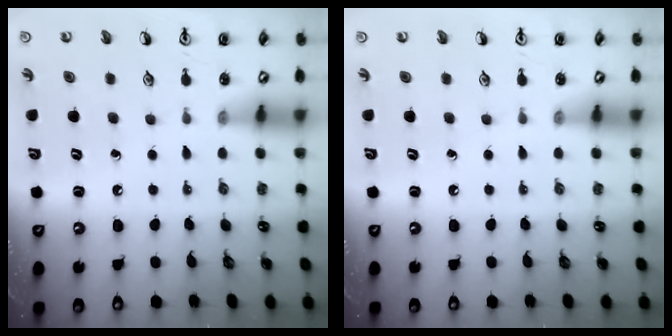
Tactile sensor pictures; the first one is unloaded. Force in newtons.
{"total": 0.0}